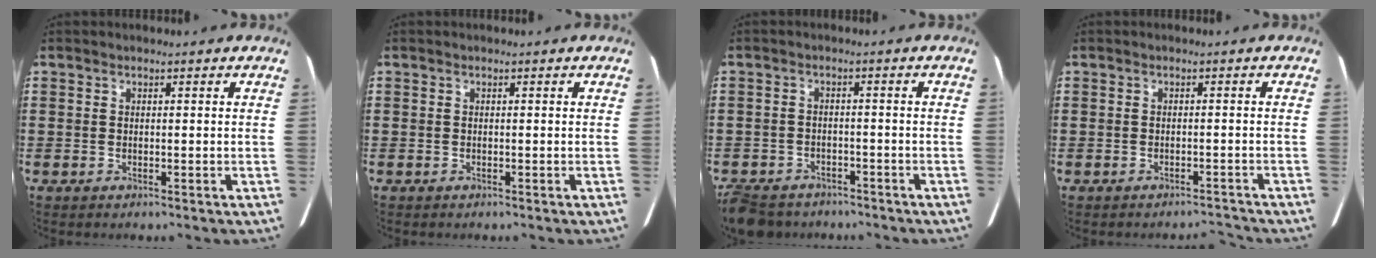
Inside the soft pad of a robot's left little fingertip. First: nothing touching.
{"total": 0.0}
{"total": 3.3, "force": [-3.2, 0.7, 0.3], "torque": [-0.024, -0.003, -0.072]}
{"total": 1.4, "force": [-1.3, 0.0, 0.5], "torque": [-0.009, 0.001, -0.025]}